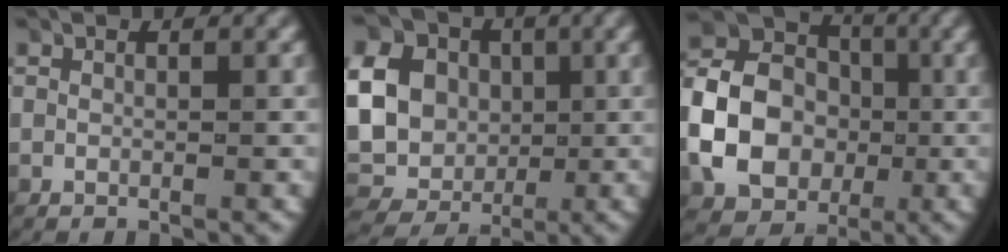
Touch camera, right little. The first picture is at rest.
{"total": 15.2, "force": [1.1, 14.0, 5.9], "torque": [-0.174, -0.032, 0.015]}
{"total": 10.4, "force": [-0.9, 8.7, 5.6], "torque": [-0.119, -0.011, -0.015]}